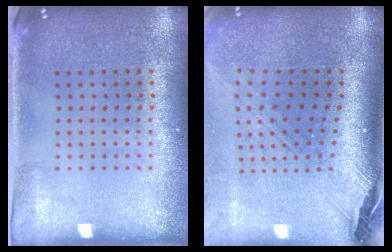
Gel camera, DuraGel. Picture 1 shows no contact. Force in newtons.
{"total": 3.0, "press": 2.1, "slide": 2.0}